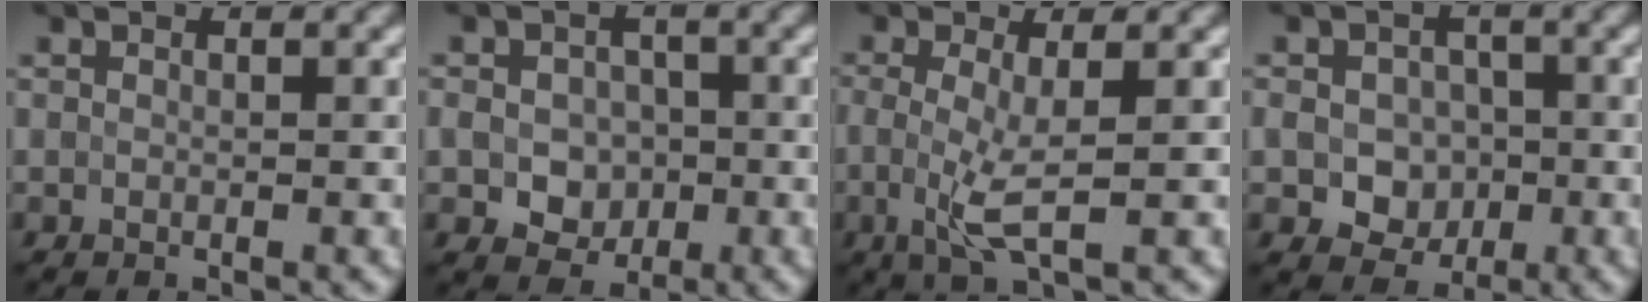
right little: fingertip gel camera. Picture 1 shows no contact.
{"total": 4.1, "force": [-0.8, 3.4, 2.2], "torque": [-0.046, -0.006, -0.009]}
{"total": 3.2, "force": [-0.4, 0.6, 3.1], "torque": [-0.071, -0.011, -0.006]}
{"total": 4.5, "force": [-0.9, 3.7, 2.4], "torque": [-0.041, -0.007, -0.016]}